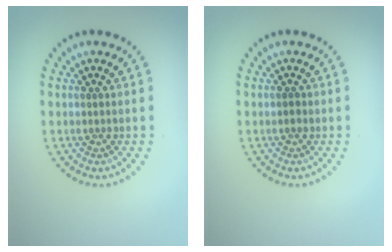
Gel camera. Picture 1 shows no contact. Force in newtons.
{"total": 0.9, "press": 0.8, "slide": 0.2}